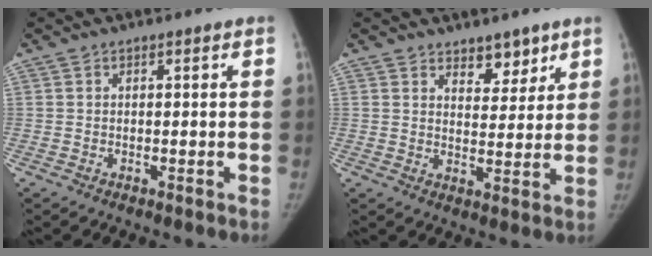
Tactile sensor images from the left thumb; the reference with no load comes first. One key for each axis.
{"total": 5.4, "fx": 3.9, "fy": 2.9, "fz": 2.4, "tx": -0.001, "ty": -0.029, "tz": 0.061}